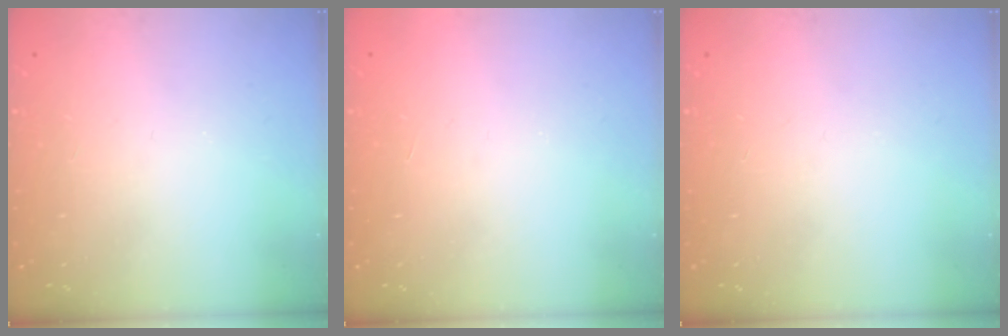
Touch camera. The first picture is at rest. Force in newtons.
{"total": 1.5, "press": 1.5, "slide": 0.1}
{"total": 0.0}